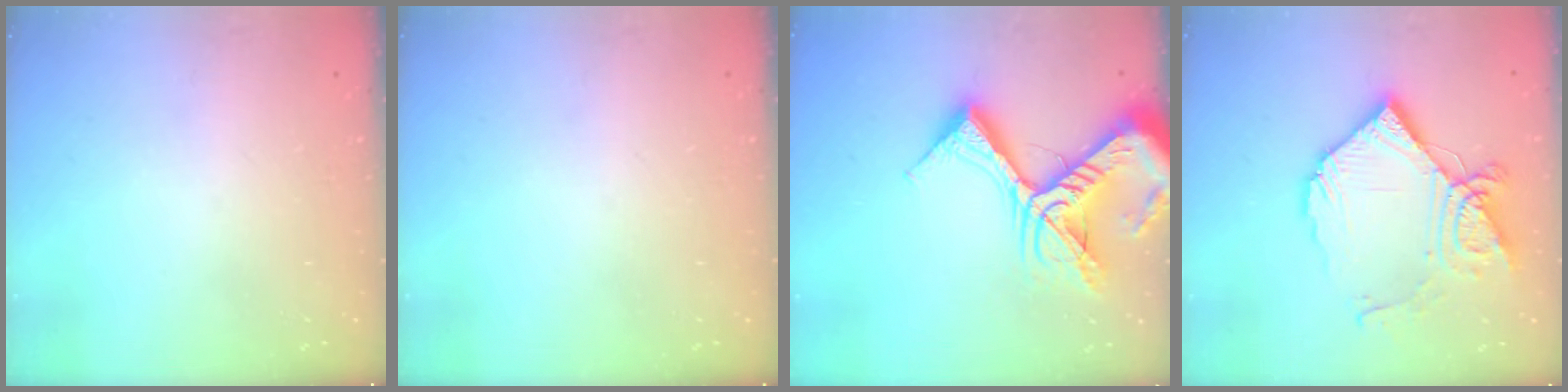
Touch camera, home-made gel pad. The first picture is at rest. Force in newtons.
{"total": 0.0}
{"total": 20.7, "press": 20.5, "slide": 2.4}
{"total": 17.5, "press": 17.4, "slide": 2.0}